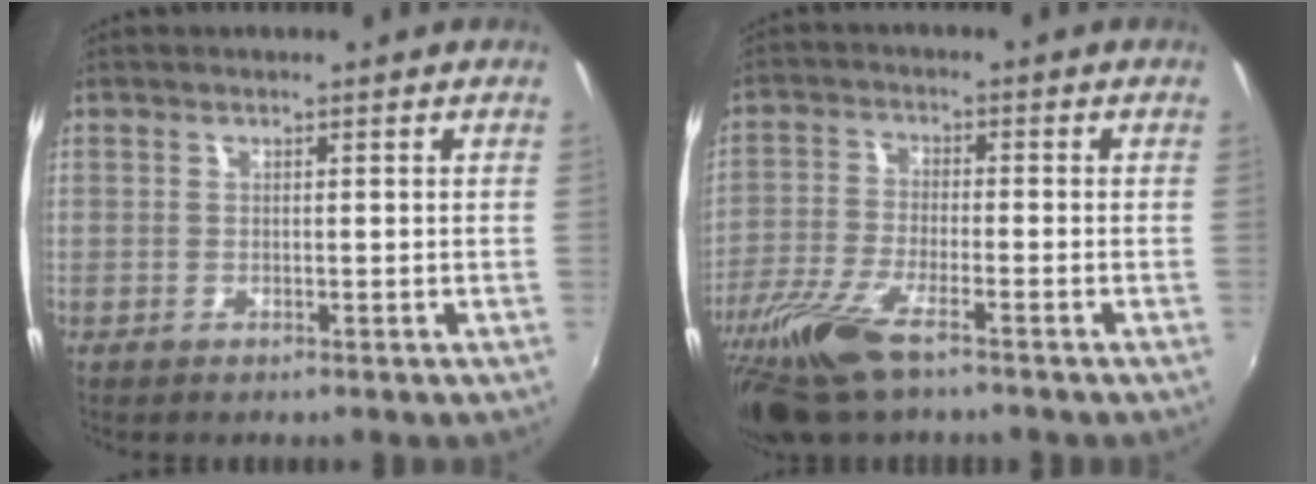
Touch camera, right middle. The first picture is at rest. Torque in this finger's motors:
{"motor_torque": [1.08, -1.05, 0.27, 0.12]}